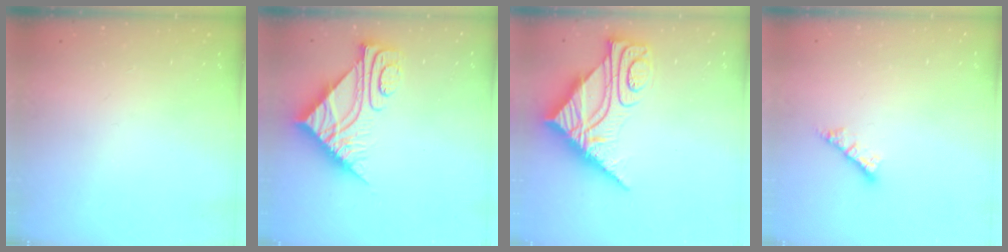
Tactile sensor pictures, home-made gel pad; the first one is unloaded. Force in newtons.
{"total": 9.0, "press": 9.0, "slide": 0.9}
{"total": 15.0, "press": 15.0, "slide": 1.6}
{"total": 3.6, "press": 3.6, "slide": 0.1}